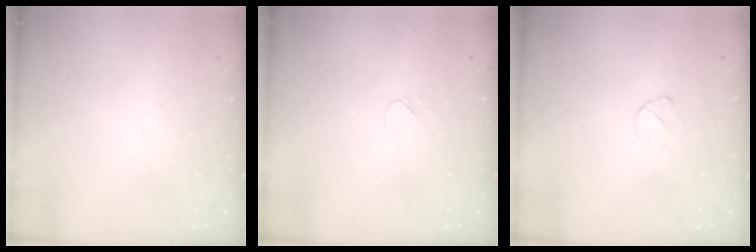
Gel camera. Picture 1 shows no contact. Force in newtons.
{"total": 3.5, "press": 3.5, "slide": 0.5}
{"total": 4.7, "press": 4.7, "slide": 0.3}